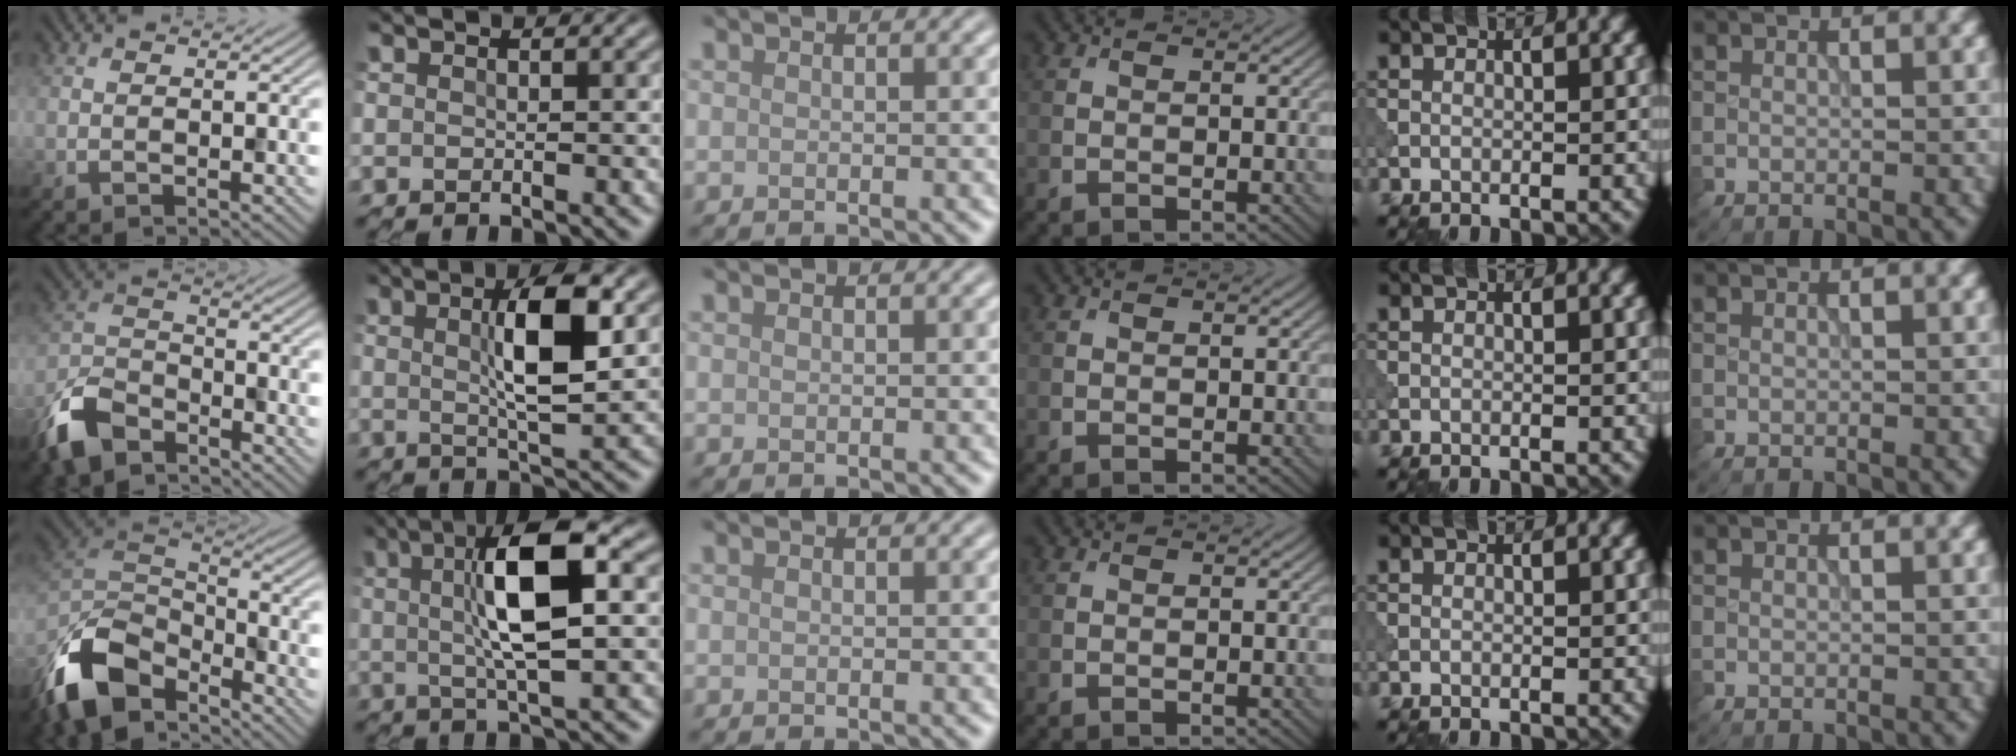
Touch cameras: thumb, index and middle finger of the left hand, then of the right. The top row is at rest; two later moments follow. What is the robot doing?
{"motion": "shake", "object": "bell"}